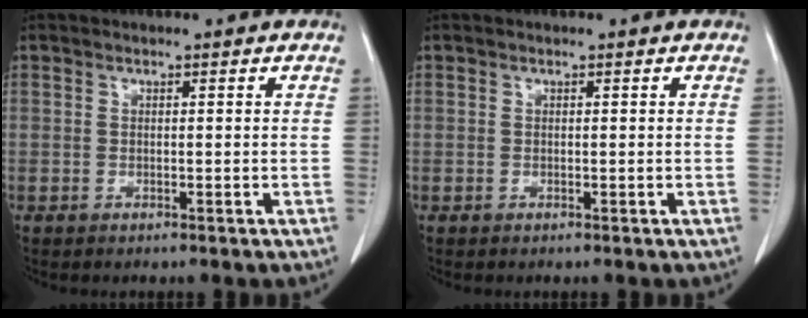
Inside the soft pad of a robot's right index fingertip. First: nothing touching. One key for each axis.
{"total": 0.0}